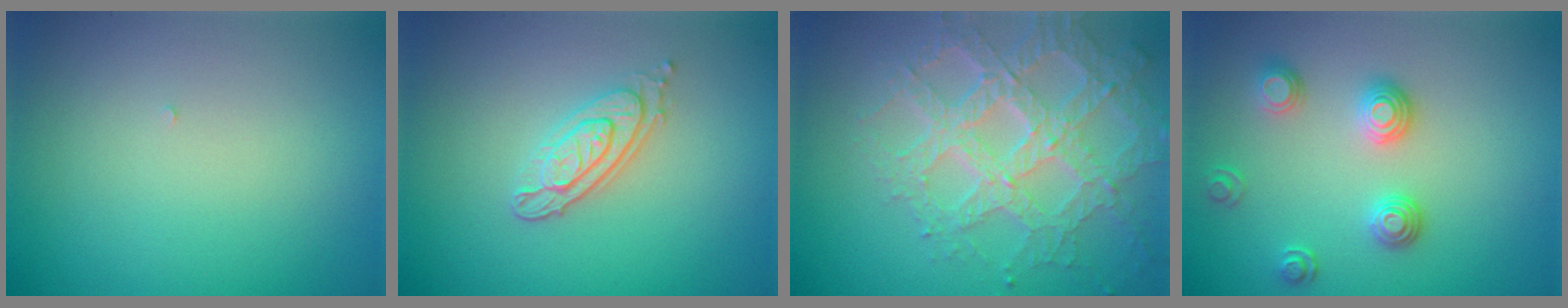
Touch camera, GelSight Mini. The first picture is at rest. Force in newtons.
{"total": 3.1, "press": 2.6, "slide": 1.7}
{"total": 7.2, "press": 5.1, "slide": 5.1}
{"total": 2.9, "press": 2.5, "slide": 1.5}